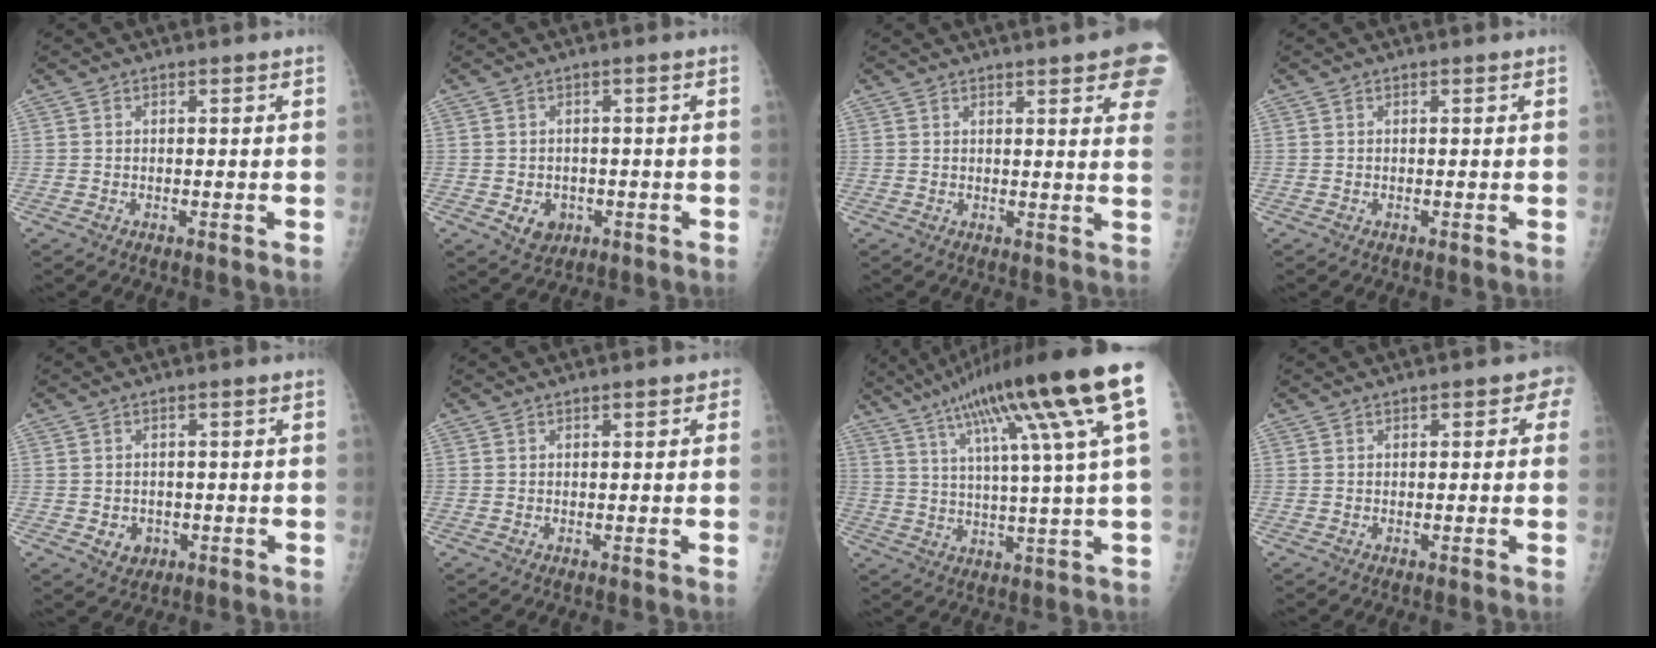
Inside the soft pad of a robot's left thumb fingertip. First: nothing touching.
{"total": 4.1, "force": [-1.3, 3.3, 2.0], "torque": [-0.015, 0.008, -0.007]}
{"total": 12.6, "force": [7.2, 2.6, 10.0], "torque": [-0.102, -0.019, 0.073]}
{"total": 0.0}
{"total": 3.1, "force": [-0.9, 2.7, 1.4], "torque": [-0.009, 0.006, -0.003]}
{"total": 1.6, "force": [0.6, 0.8, 1.3], "torque": [-0.011, 0.002, 0.004]}
{"total": 22.7, "force": [10.1, 1.5, 20.2], "torque": [-0.313, 0.004, 0.150]}
{"total": 2.8, "force": [0.6, 1.7, 2.2], "torque": [-0.004, 0.004, -0.002]}